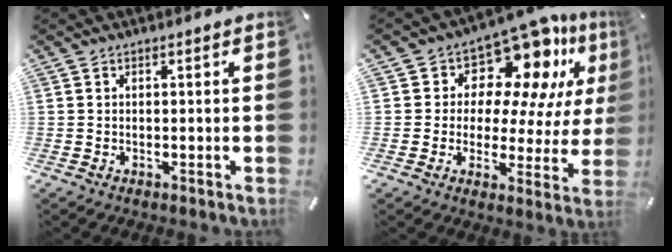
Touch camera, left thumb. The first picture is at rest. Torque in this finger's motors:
{"motor_torque": [0.61, 0.65, 0.60, 0.30, 0.10]}